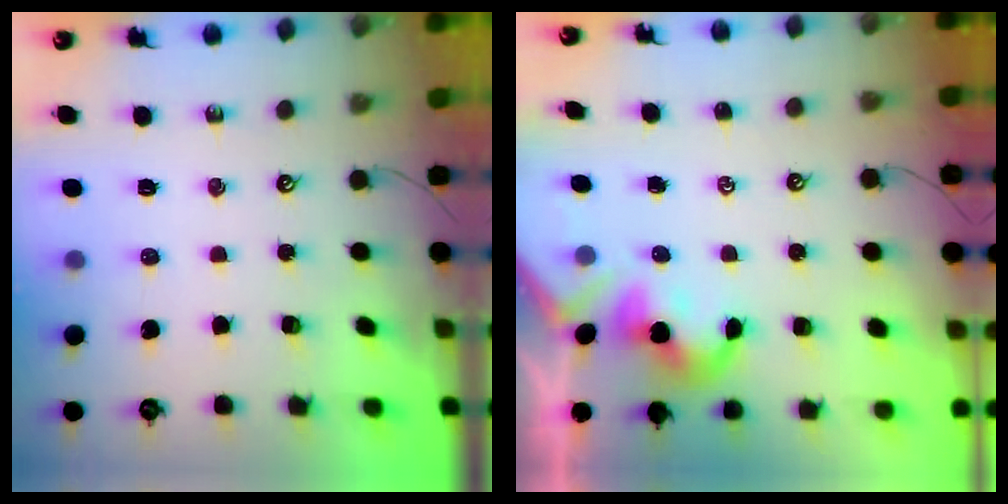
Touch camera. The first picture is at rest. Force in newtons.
{"total": 2.2, "press": 2.1, "slide": 0.4}